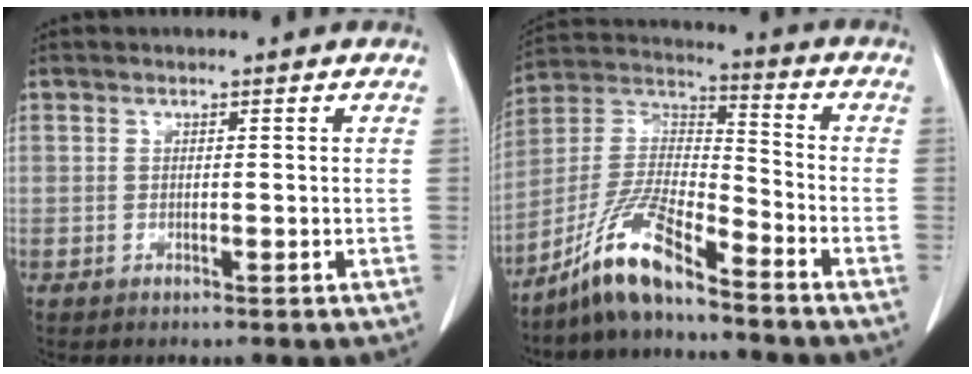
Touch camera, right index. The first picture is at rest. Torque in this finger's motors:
{"motor_torque": [0.39, -0.37, 0.23, 0.13]}